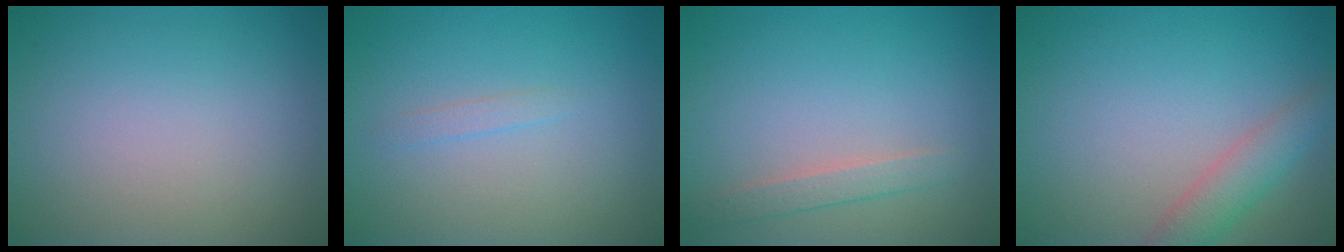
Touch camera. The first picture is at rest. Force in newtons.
{"total": 0.7, "press": 0.7, "slide": 0.1}
{"total": 1.6, "press": 1.6, "slide": 0.2}
{"total": 3.0, "press": 3.0, "slide": 0.2}